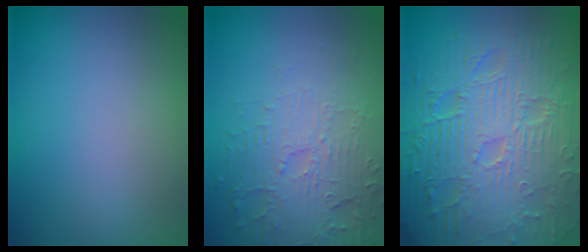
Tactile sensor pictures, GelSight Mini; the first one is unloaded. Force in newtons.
{"total": 5.5, "press": 3.5, "slide": 4.2}
{"total": 12.5, "press": 7.9, "slide": 9.7}